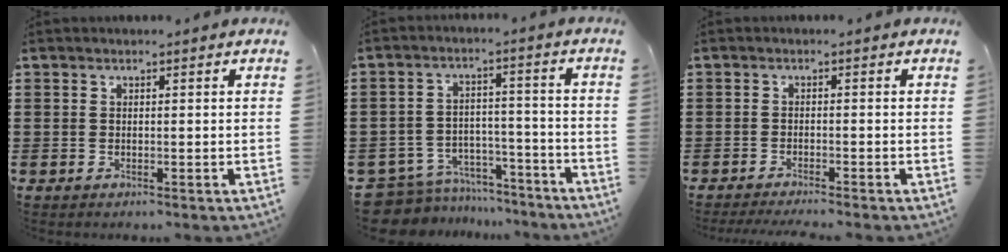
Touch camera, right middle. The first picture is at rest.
{"total": 7.7, "force": [-7.4, 2.2, 1.0], "torque": [-0.037, 0.018, -0.151]}
{"total": 1.6, "force": [-1.5, -0.1, 0.6], "torque": [-0.009, -0.001, -0.028]}